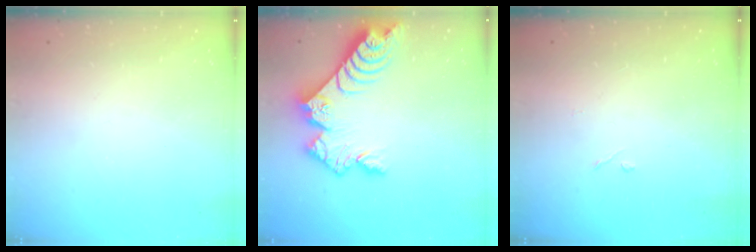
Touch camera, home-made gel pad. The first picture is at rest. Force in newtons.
{"total": 12.3, "press": 12.3, "slide": 1.1}
{"total": 3.1, "press": 3.0, "slide": 0.4}